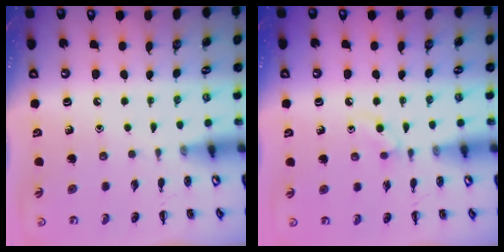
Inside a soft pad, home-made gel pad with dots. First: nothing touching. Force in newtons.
{"total": 2.9, "press": 2.6, "slide": 1.3}